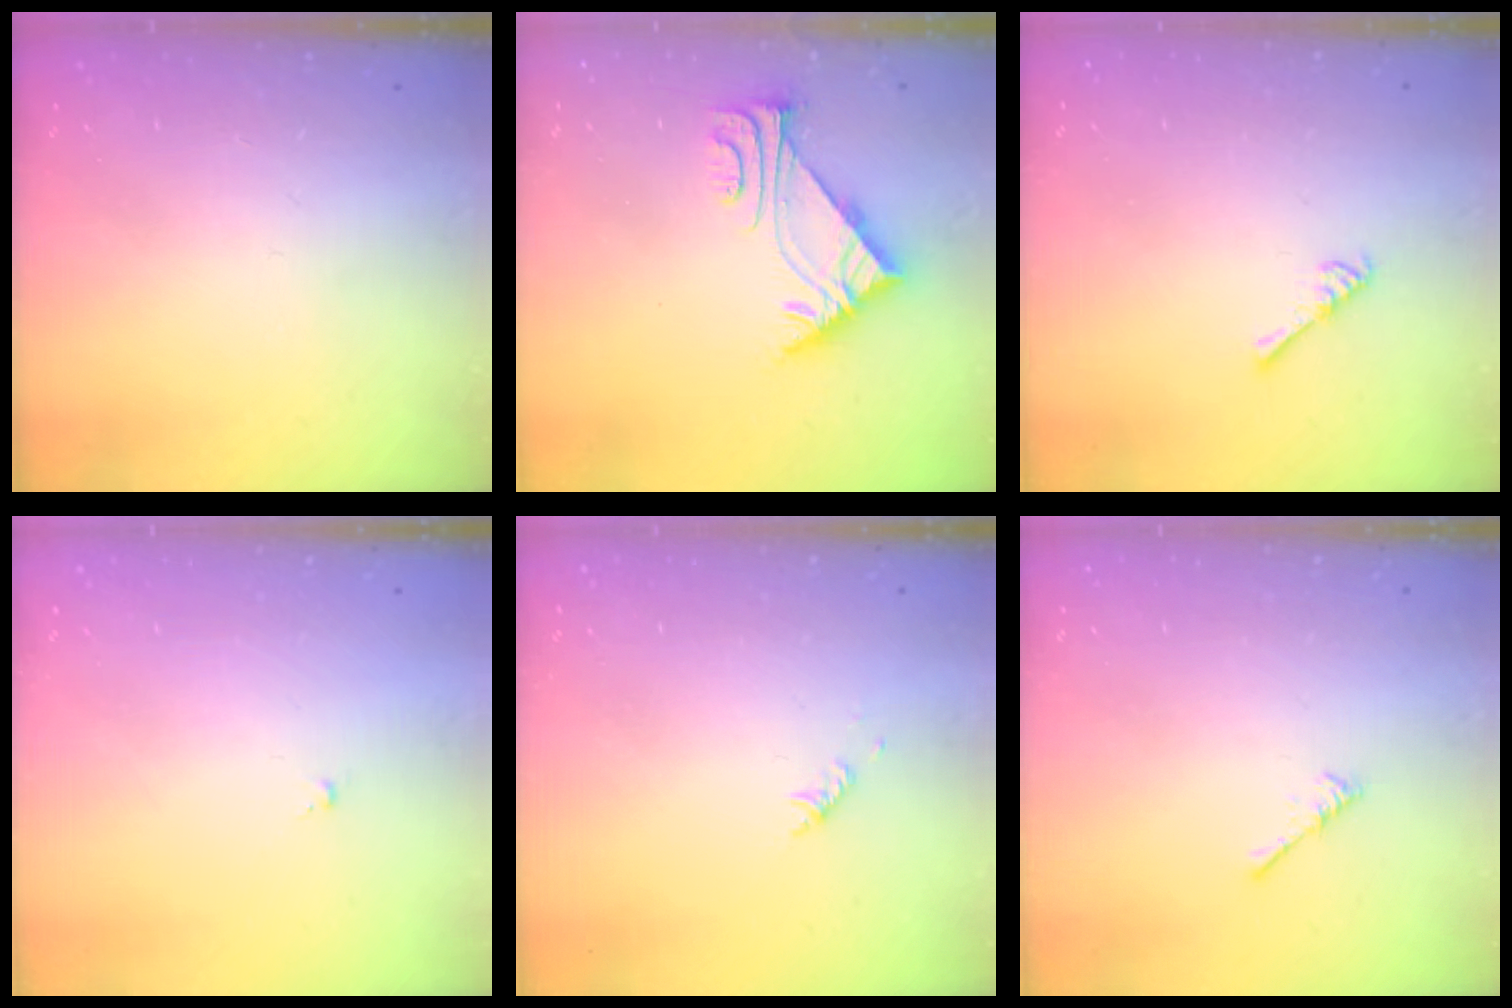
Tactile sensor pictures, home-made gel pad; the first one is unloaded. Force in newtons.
{"total": 5.8, "press": 5.7, "slide": 0.6}
{"total": 2.7, "press": 2.6, "slide": 0.4}
{"total": 0.0}
{"total": 2.8, "press": 2.7, "slide": 0.6}
{"total": 0.0}